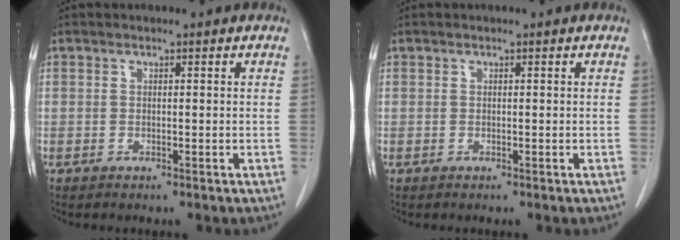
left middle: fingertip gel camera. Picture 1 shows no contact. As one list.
[{"total": 0.0}]